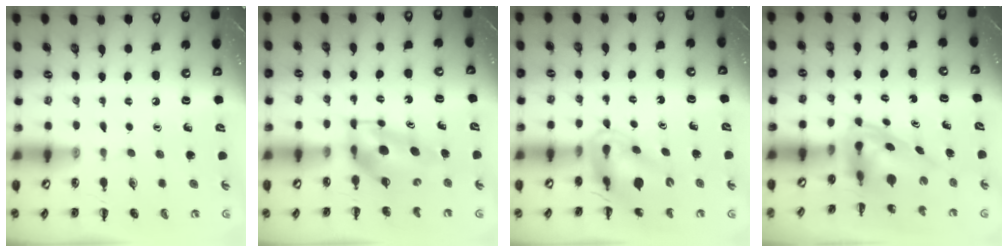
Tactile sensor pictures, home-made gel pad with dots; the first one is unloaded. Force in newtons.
{"total": 5.8, "press": 5.7, "slide": 0.8}
{"total": 11.2, "press": 10.6, "slide": 3.6}
{"total": 3.9, "press": 3.8, "slide": 1.0}